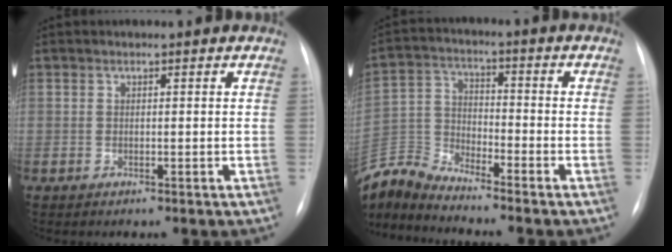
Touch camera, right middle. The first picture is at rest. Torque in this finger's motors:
{"motor_torque": [-0.03, -0.09, 0.00, 0.01]}